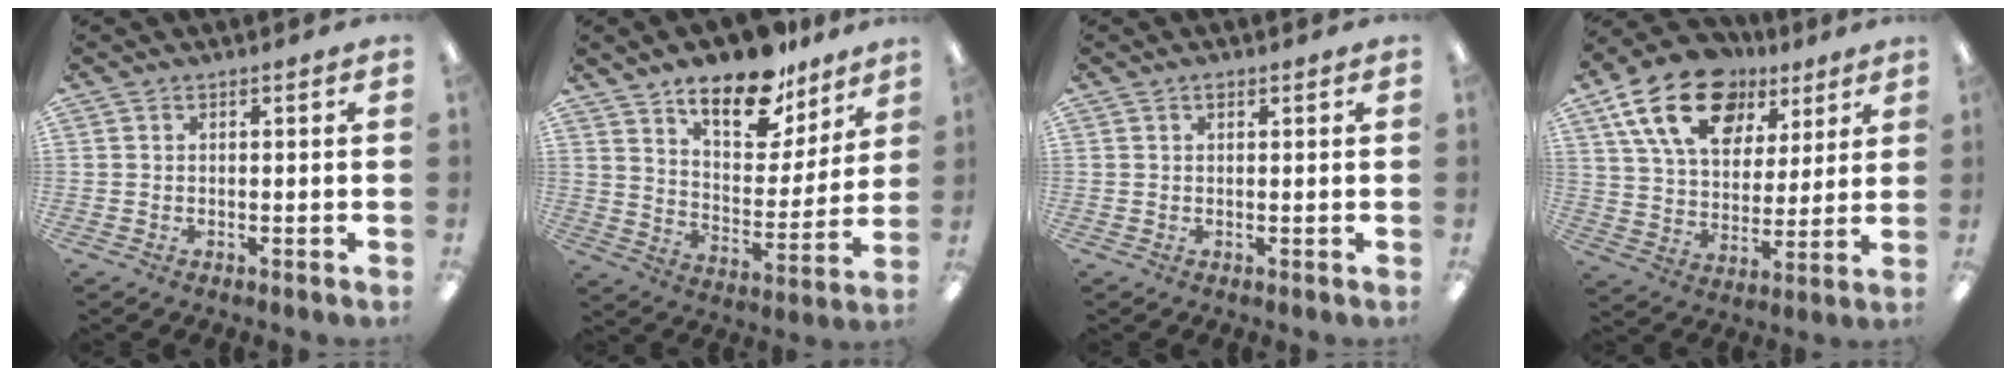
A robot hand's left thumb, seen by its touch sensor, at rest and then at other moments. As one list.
[{"total": 16.0, "force": [12.3, 6.9, 7.6], "torque": [-0.120, -0.083, 0.216]}, {"total": 0.9, "force": [0.6, 0.4, 0.5], "torque": [-0.012, 0.003, 0.010]}, {"total": 19.9, "force": [10.8, 12.6, 10.9], "torque": [-0.186, -0.038, 0.198]}]